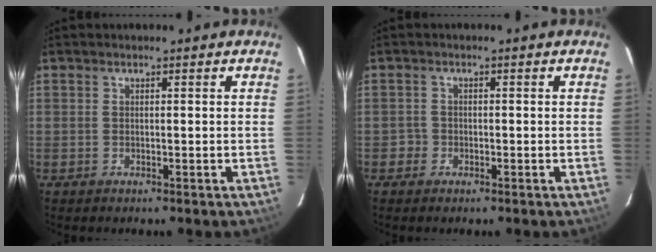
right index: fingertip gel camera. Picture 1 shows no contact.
{"total": 1.7, "force": [-1.0, 1.4, -0.1], "torque": [-0.002, 0.005, -0.018]}